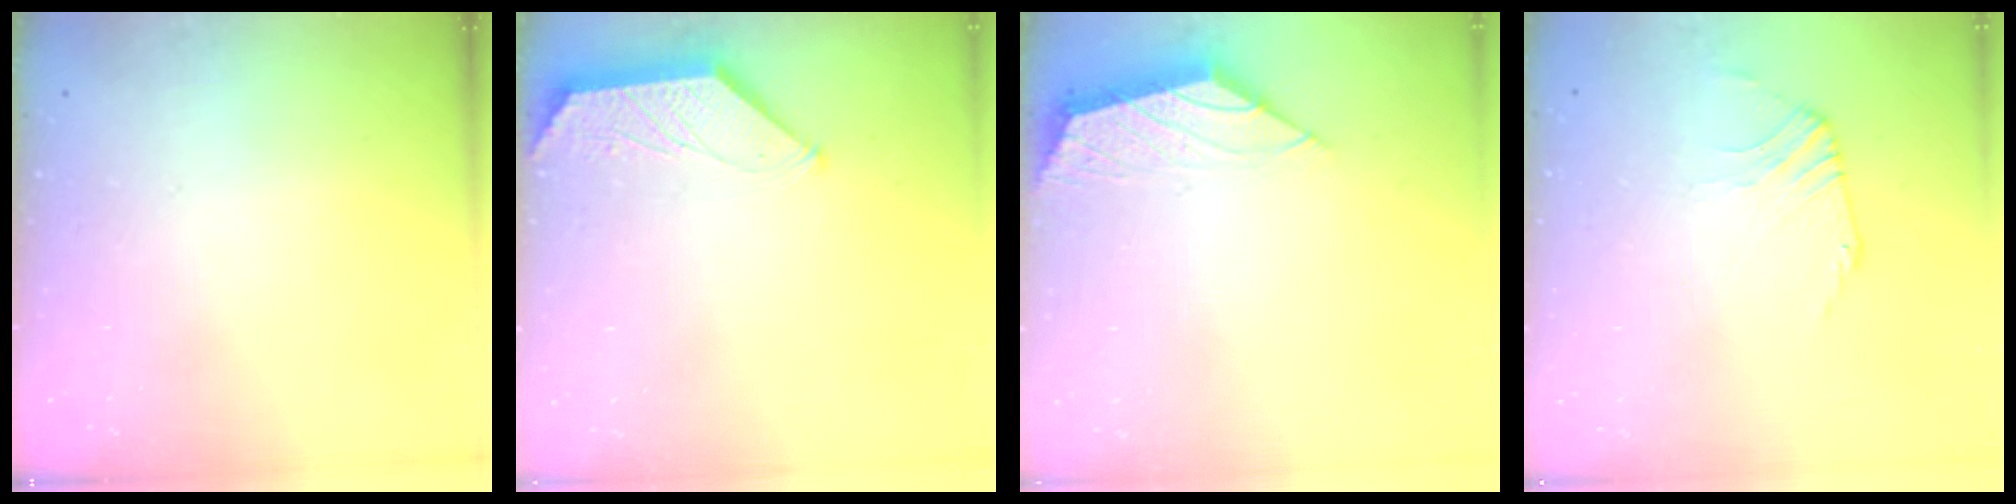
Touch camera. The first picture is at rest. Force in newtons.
{"total": 1.1, "press": 1.1, "slide": 0.3}
{"total": 2.1, "press": 2.0, "slide": 0.5}
{"total": 2.4, "press": 2.4, "slide": 0.5}